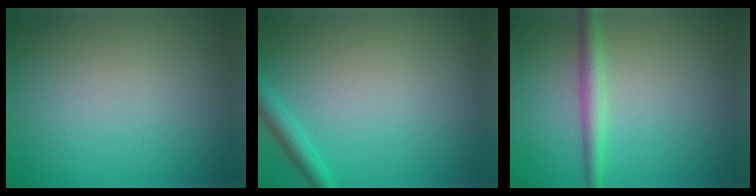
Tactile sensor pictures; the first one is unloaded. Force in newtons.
{"total": 1.8, "press": 1.8, "slide": 0.1}
{"total": 2.3, "press": 2.3, "slide": 0.0}